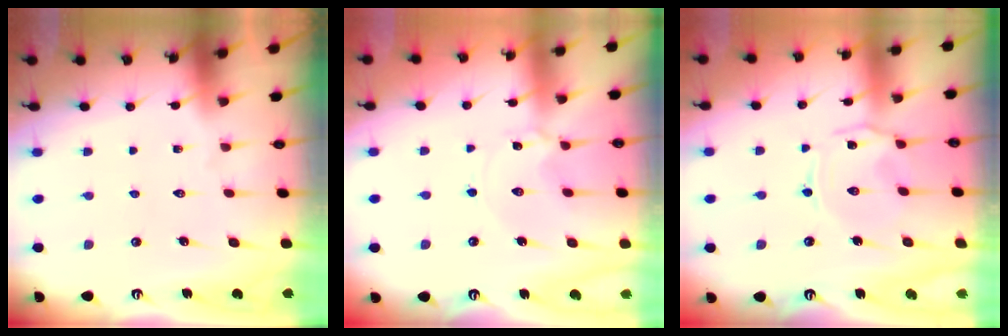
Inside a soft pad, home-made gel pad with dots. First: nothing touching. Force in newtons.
{"total": 0.9, "press": 0.9, "slide": 0.2}
{"total": 1.5, "press": 1.4, "slide": 0.5}